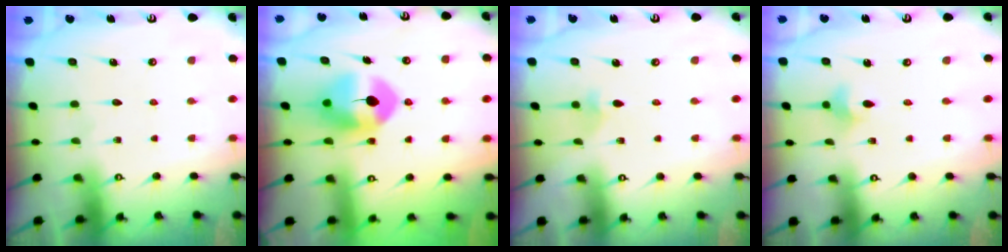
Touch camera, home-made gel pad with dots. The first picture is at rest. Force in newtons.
{"total": 9.3, "press": 9.2, "slide": 1.4}
{"total": 2.2, "press": 2.1, "slide": 0.6}
{"total": 3.4, "press": 3.3, "slide": 0.8}